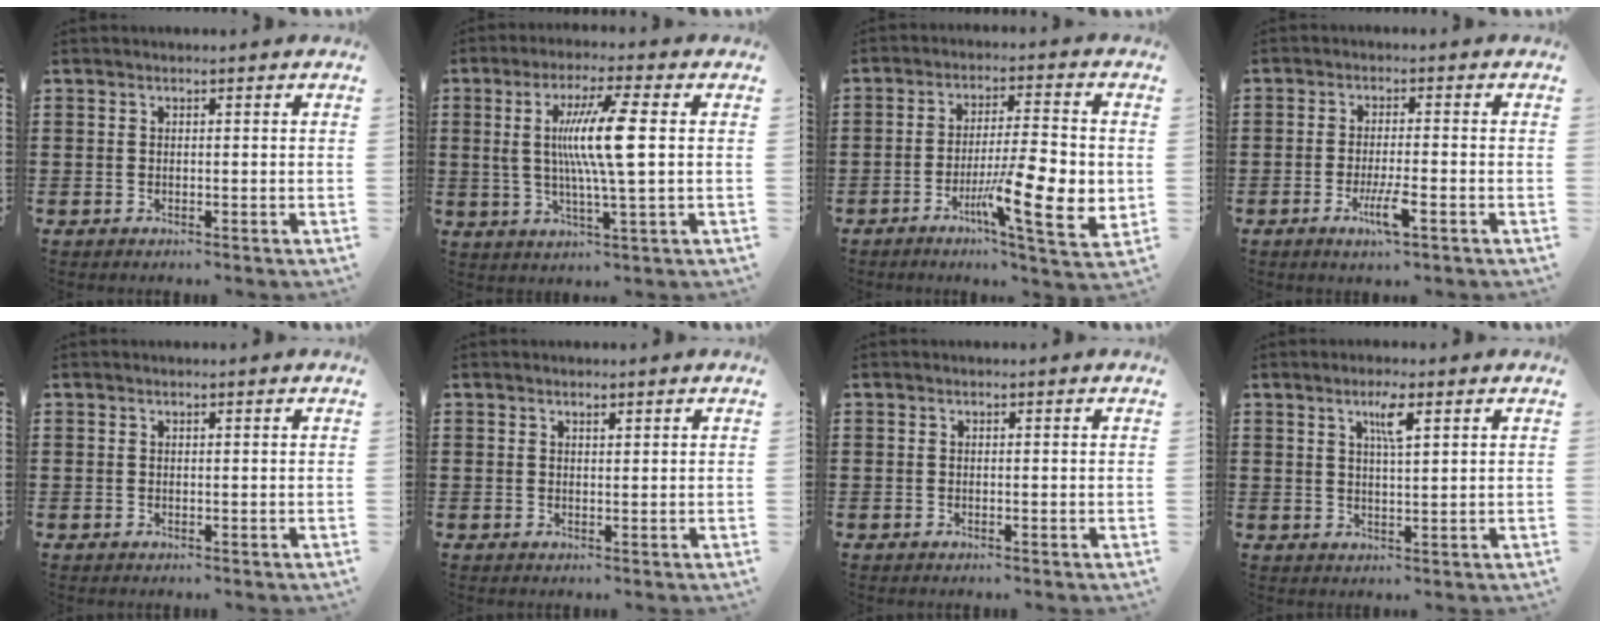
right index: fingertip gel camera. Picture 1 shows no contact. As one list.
[{"total": 10.2, "force": [1.3, 0.4, 10.1], "torque": [-0.203, -0.003, 0.009]}, {"total": 11.4, "force": [-2.6, 2.3, 10.8], "torque": [-0.171, -0.014, -0.045]}, {"total": 5.0, "force": [-2.3, 0.6, 4.5], "torque": [-0.092, -0.016, -0.042]}, {"total": 0.0}, {"total": 0.7, "force": [0.6, 0.3, 0.3], "torque": [-0.007, 0.002, 0.011]}, {"total": 0.0}, {"total": 3.7, "force": [2.0, 0.5, 3.1], "torque": [-0.059, 0.001, 0.030]}]